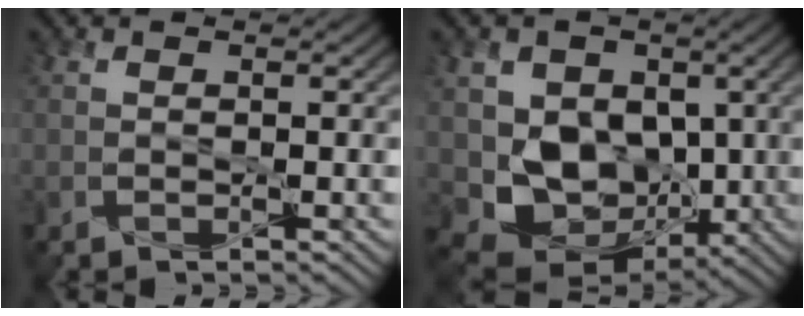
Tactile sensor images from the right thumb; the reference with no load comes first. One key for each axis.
{"total": 8.5, "fx": 0.2, "fy": 6.8, "fz": 5.0, "tx": -0.094, "ty": -0.028, "tz": 0.003}